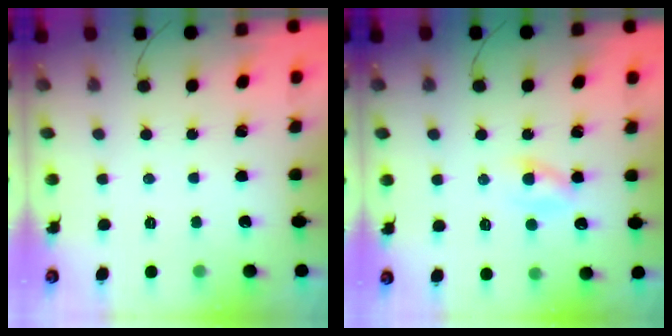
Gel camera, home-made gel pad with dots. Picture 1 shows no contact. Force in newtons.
{"total": 2.8, "press": 2.5, "slide": 1.3}